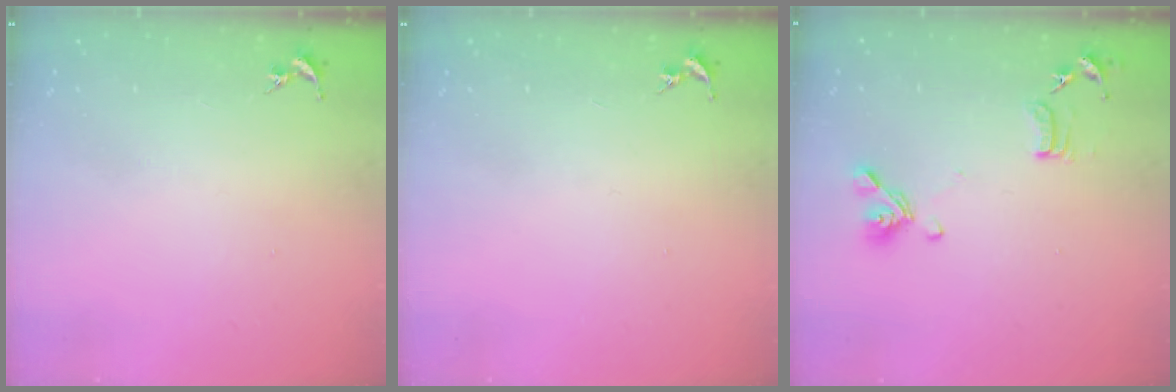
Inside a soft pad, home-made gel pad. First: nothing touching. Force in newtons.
{"total": 0.0}
{"total": 12.9, "press": 12.8, "slide": 1.9}